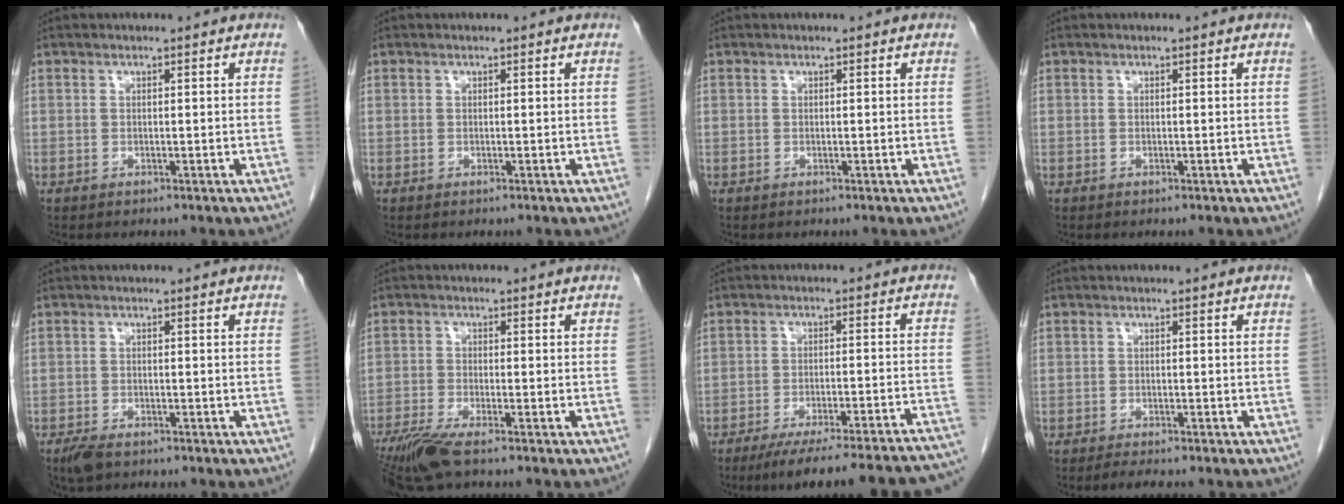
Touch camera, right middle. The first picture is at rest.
{"total": 0.0}
{"total": 0.0}
{"total": 0.0}
{"total": 2.9, "force": [-2.1, 1.2, 1.5], "torque": [-0.032, -0.004, -0.034]}
{"total": 6.3, "force": [-4.7, 0.4, 4.1], "torque": [-0.081, -0.019, -0.089]}
{"total": 24.3, "force": [-22.1, 0.5, 10.0], "torque": [-0.074, -0.020, -0.284]}
{"total": 2.1, "force": [-1.8, 0.4, 1.0], "torque": [-0.022, -0.006, -0.029]}